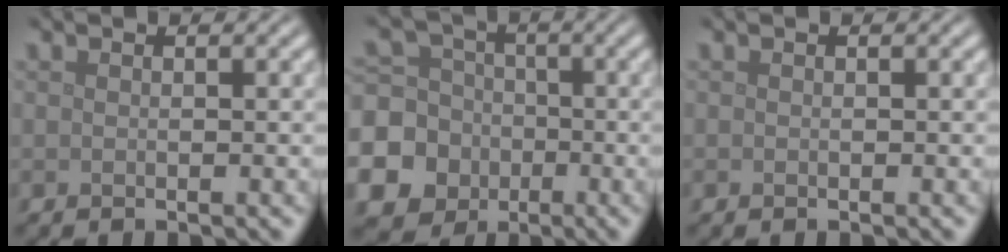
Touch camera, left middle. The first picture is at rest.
{"total": 14.1, "force": [-4.7, 13.0, 3.0], "torque": [-0.123, -0.035, -0.093]}
{"total": 0.0}